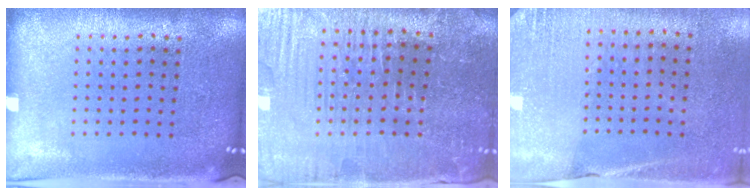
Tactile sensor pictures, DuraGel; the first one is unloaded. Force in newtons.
{"total": 3.7, "press": 3.7, "slide": 0.4}
{"total": 2.7, "press": 2.6, "slide": 0.9}